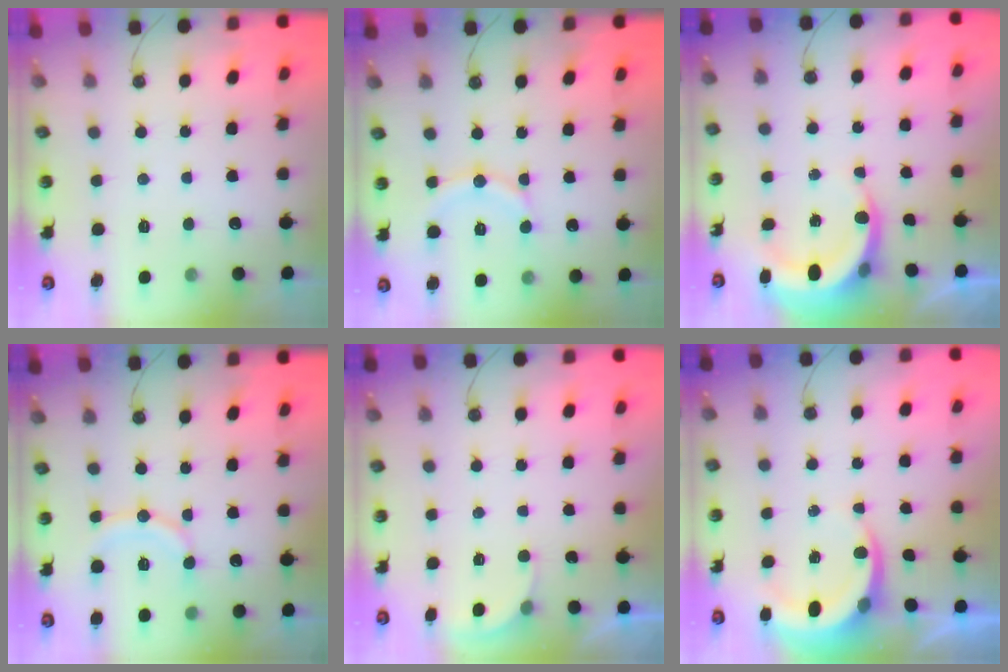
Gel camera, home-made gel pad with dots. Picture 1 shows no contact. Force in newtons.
{"total": 11.8, "press": 11.8, "slide": 1.0}
{"total": 6.4, "press": 6.3, "slide": 1.4}
{"total": 11.3, "press": 11.0, "slide": 2.3}
{"total": 1.9, "press": 1.9, "slide": 0.2}
{"total": 4.6, "press": 4.6, "slide": 0.2}